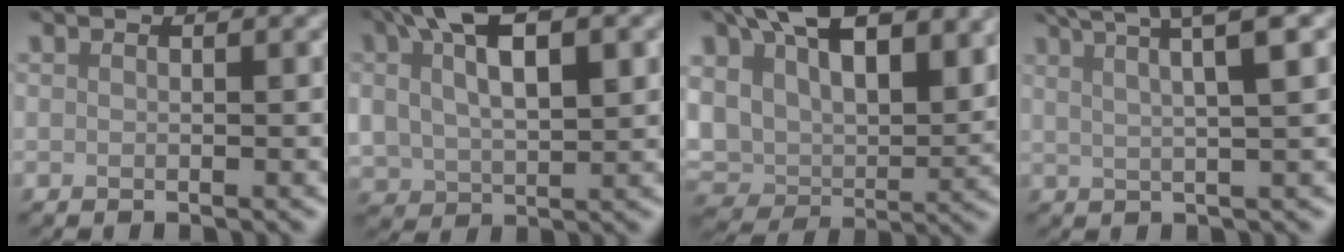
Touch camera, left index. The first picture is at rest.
{"total": 8.2, "force": [3.7, 4.0, 6.2], "torque": [-0.113, 0.017, 0.058]}
{"total": 13.6, "force": [6.0, 8.3, 9.0], "torque": [-0.178, 0.003, 0.105]}
{"total": 7.6, "force": [4.5, 1.8, 5.9], "torque": [-0.068, 0.032, 0.042]}